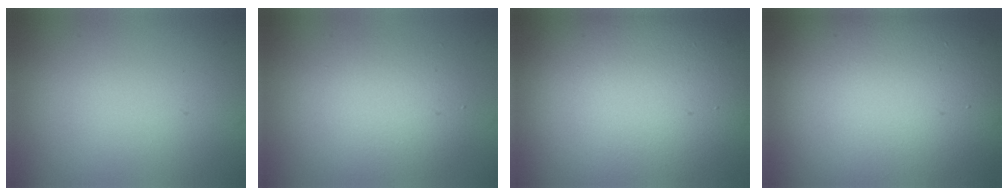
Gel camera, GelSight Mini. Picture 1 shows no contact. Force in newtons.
{"total": 4.6, "press": 4.5, "slide": 0.4}
{"total": 16.5, "press": 16.5, "slide": 0.3}
{"total": 20.2, "press": 20.2, "slide": 1.0}